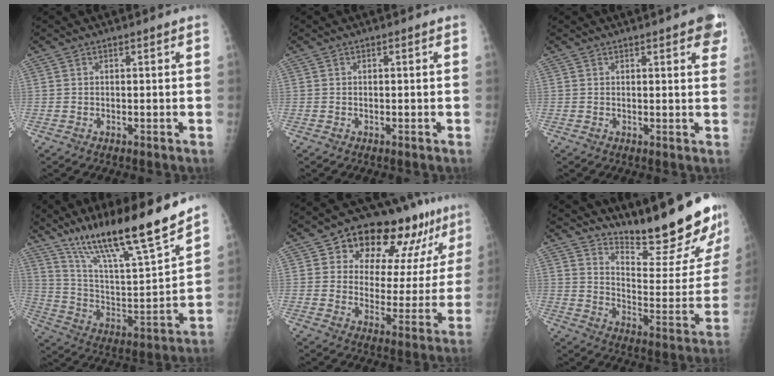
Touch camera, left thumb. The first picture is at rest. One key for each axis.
{"total": 0.0}
{"total": 5.9, "fx": 3.2, "fy": 1.6, "fz": 4.7, "tx": -0.037, "ty": -0.004, "tz": 0.034}
{"total": 22.8, "fx": 17.0, "fy": 2.9, "fz": 15.0, "tx": -0.230, "ty": -0.072, "tz": 0.300}
{"total": 19.2, "fx": 11.0, "fy": 9.7, "fz": 12.4, "tx": -0.120, "ty": -0.019, "tz": 0.161}
{"total": 22.8, "fx": 19.6, "fy": 3.0, "fz": 11.2, "tx": -0.135, "ty": -0.166, "tz": 0.274}